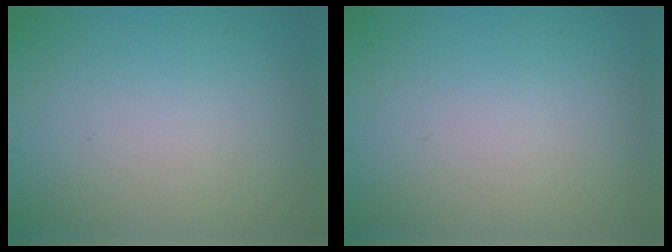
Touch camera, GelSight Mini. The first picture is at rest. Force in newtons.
{"total": 0.0}